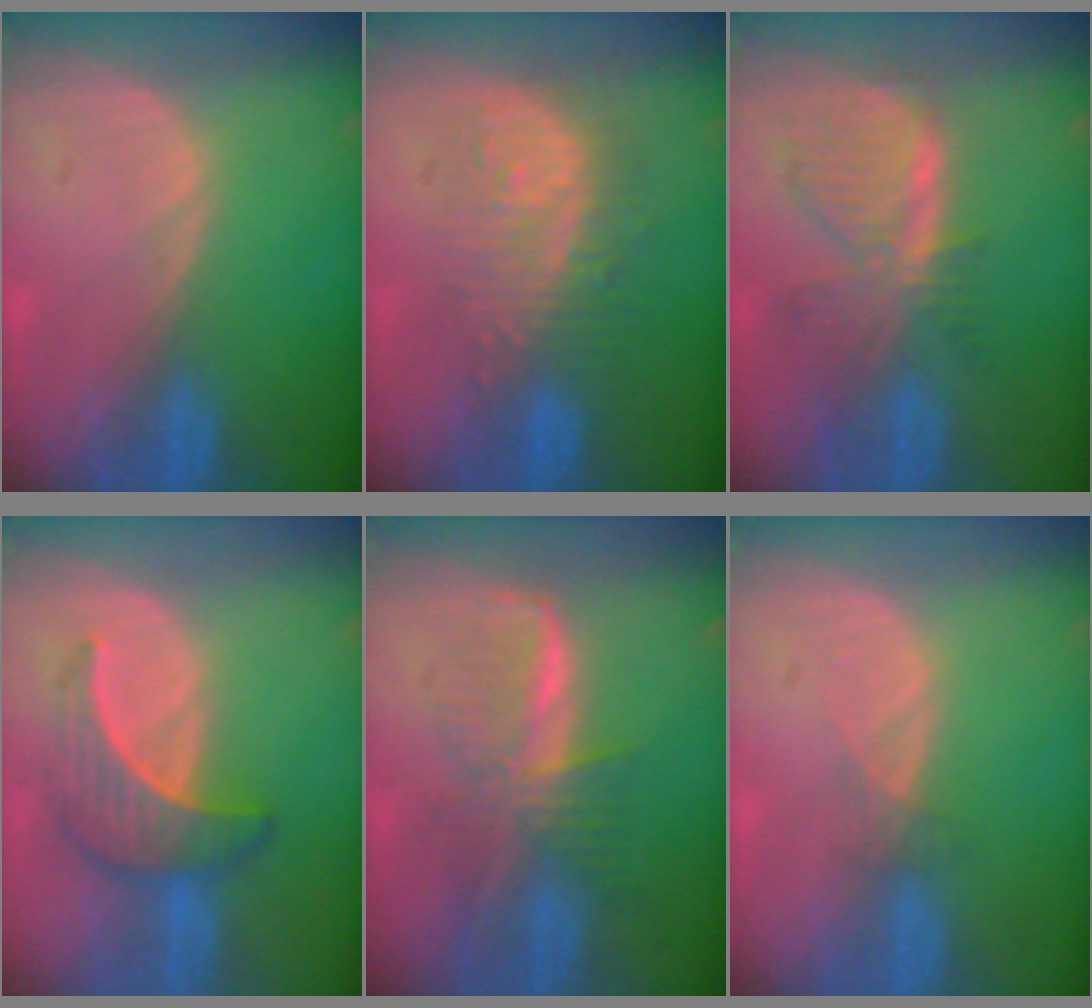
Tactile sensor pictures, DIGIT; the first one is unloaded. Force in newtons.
{"total": 9.1, "press": 8.9, "slide": 2.1}
{"total": 7.8, "press": 7.0, "slide": 3.5}
{"total": 6.5, "press": 6.3, "slide": 1.4}
{"total": 6.5, "press": 6.3, "slide": 1.6}
{"total": 1.1, "press": 1.1, "slide": 0.2}